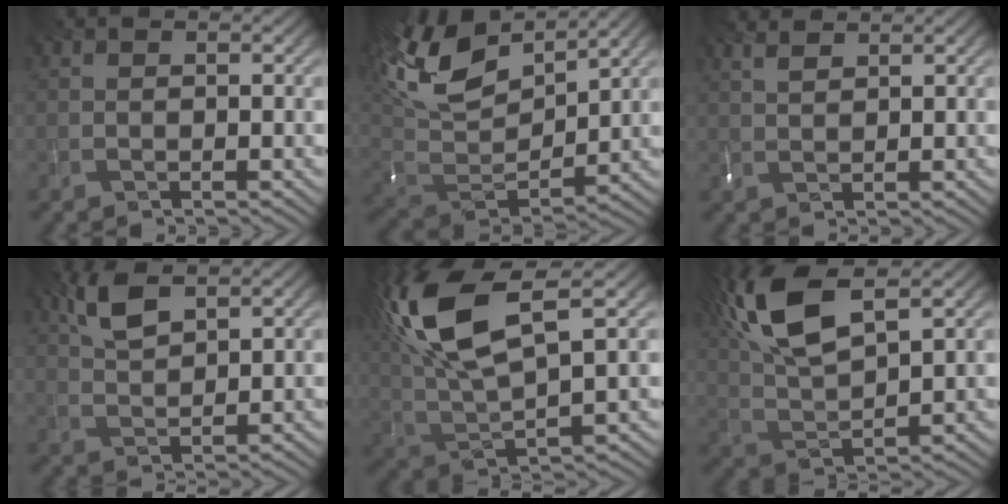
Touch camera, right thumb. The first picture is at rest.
{"total": 15.2, "force": [8.0, 7.7, 10.4], "torque": [-0.261, 0.040, 0.147]}
{"total": 2.9, "force": [2.3, 0.8, 1.6], "torque": [-0.040, 0.008, 0.047]}
{"total": 5.0, "force": [3.0, 1.9, 3.5], "torque": [-0.092, 0.005, 0.064]}
{"total": 15.6, "force": [6.6, 5.8, 12.9], "torque": [-0.308, 0.018, 0.130]}
{"total": 11.6, "force": [5.7, 4.4, 9.1], "torque": [-0.218, 0.020, 0.116]}